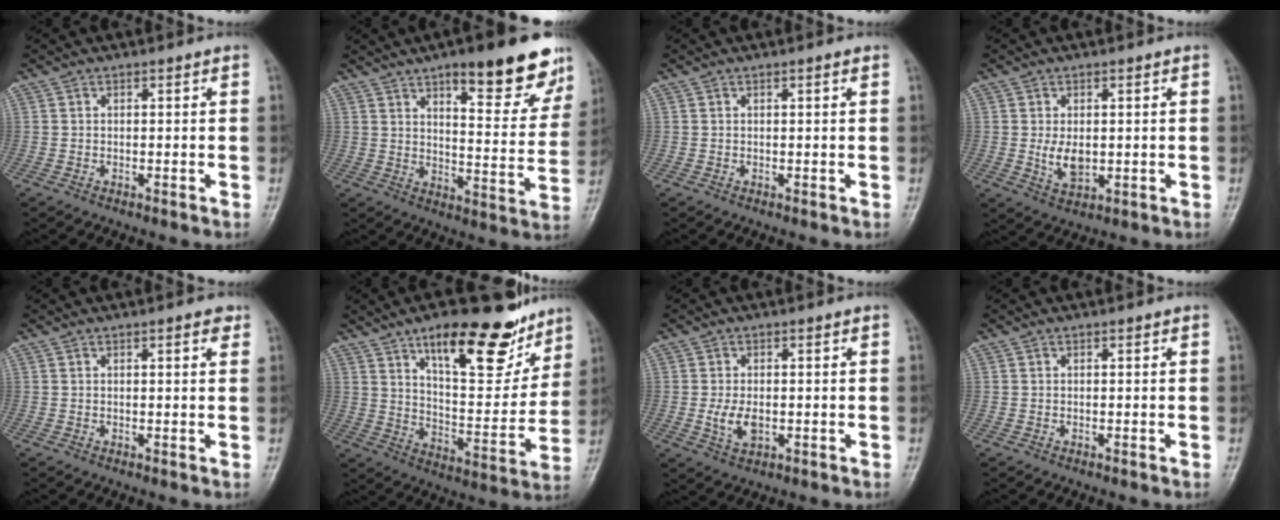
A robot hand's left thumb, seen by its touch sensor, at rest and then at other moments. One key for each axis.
{"total": 18.2, "fx": 11.7, "fy": 5.5, "fz": 12.8, "tx": -0.123, "ty": -0.063, "tz": 0.161}
{"total": 0.6, "fx": 0.3, "fy": 0.0, "fz": 0.5, "tx": -0.010, "ty": 0.000, "tz": 0.005}
{"total": 4.7, "fx": 0.1, "fy": 2.8, "fz": 3.7, "tx": -0.060, "ty": -0.011, "tz": 0.011}
{"total": 1.8, "fx": 1.1, "fy": 0.5, "fz": 1.4, "tx": -0.016, "ty": -0.003, "tz": 0.011}
{"total": 21.3, "fx": 13.5, "fy": 8.0, "fz": 14.4, "tx": -0.159, "ty": -0.068, "tz": 0.211}
{"total": 4.4, "fx": -0.5, "fy": 2.6, "fz": 3.5, "tx": -0.068, "ty": -0.007, "tz": -0.006}
{"total": 0.0}